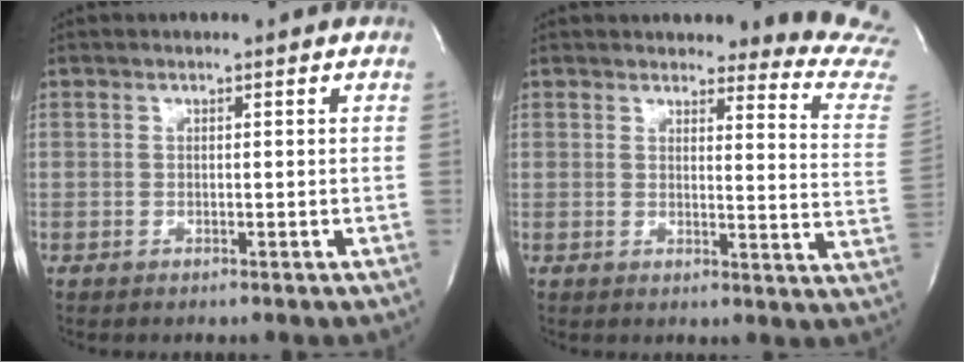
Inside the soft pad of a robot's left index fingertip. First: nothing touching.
{"total": 13.6, "force": [13.6, 0.4, 1.3], "torque": [0.019, -0.133, 0.107]}